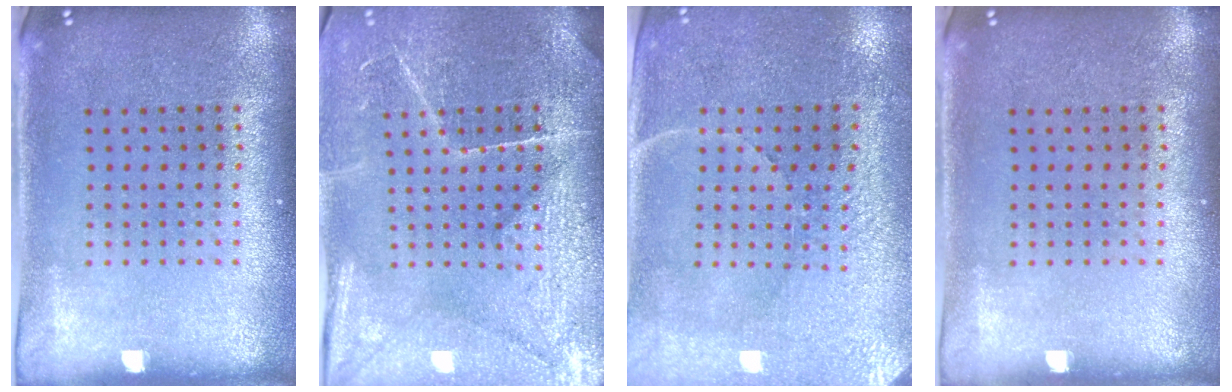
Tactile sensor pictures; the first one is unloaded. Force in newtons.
{"total": 3.8, "press": 3.7, "slide": 1.2}
{"total": 3.3, "press": 3.1, "slide": 1.1}
{"total": 0.0}